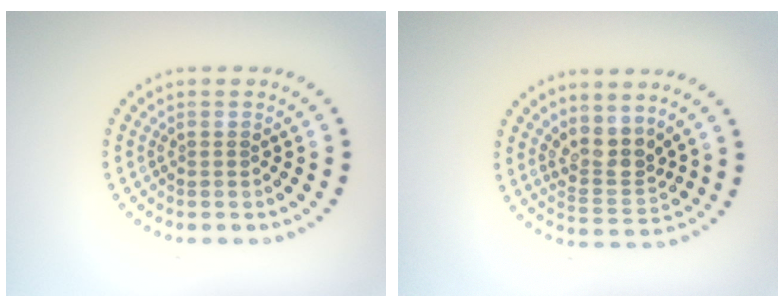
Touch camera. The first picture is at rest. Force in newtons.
{"total": 3.1, "press": 2.4, "slide": 1.9}